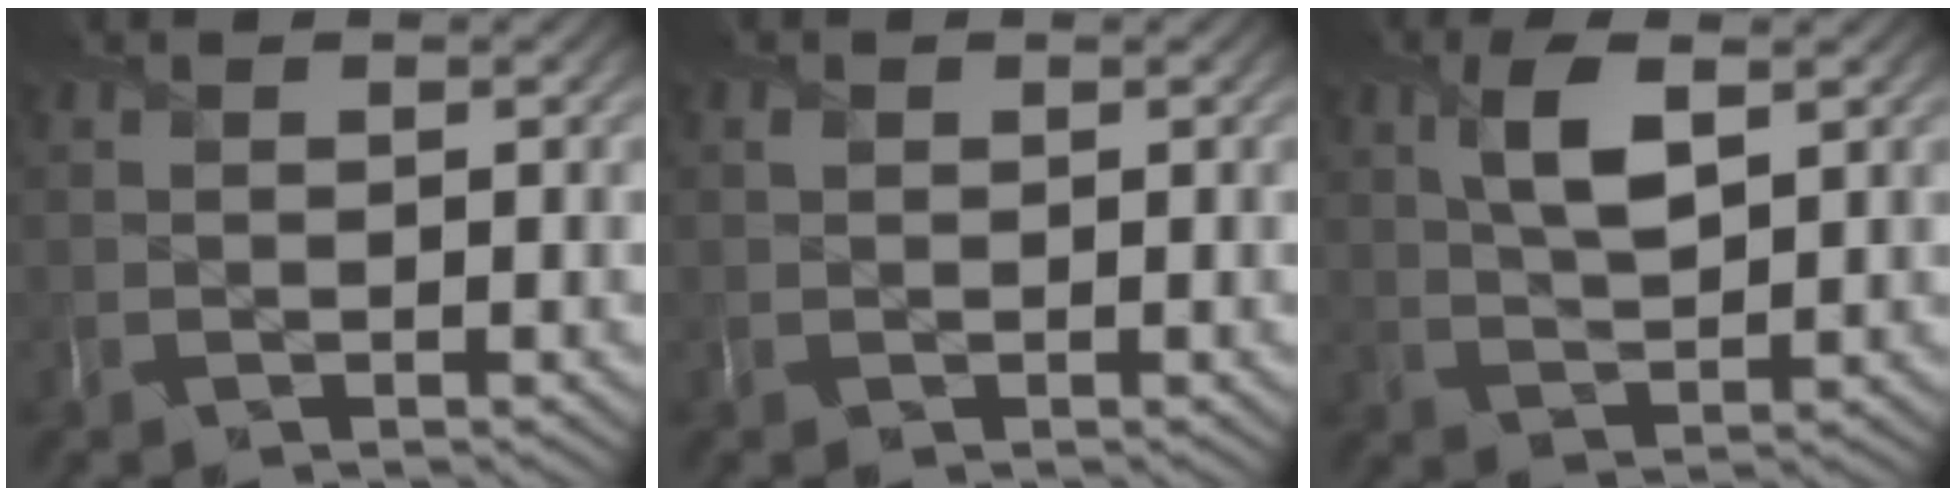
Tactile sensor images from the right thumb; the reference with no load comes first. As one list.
[{"total": 0.5, "force": [0.2, 0.5, -0.1], "torque": [0.001, -0.004, 0.004]}, {"total": 5.5, "force": [2.3, 2.1, 4.5], "torque": [-0.100, -0.001, 0.044]}]